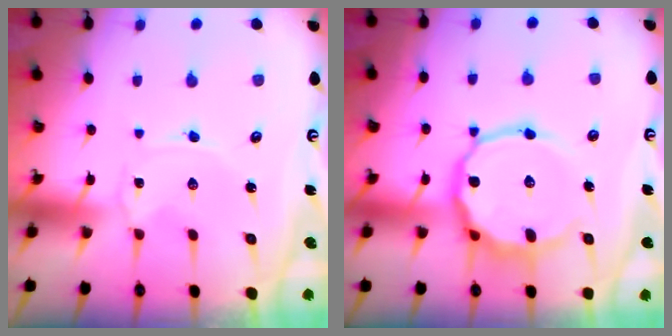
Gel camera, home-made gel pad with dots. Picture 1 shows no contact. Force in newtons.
{"total": 13.0, "press": 12.9, "slide": 1.7}